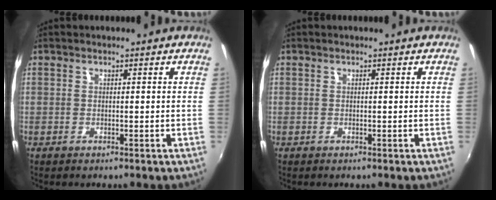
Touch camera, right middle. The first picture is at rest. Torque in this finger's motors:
{"motor_torque": [-0.01, 0.00, 0.00, 0.00]}